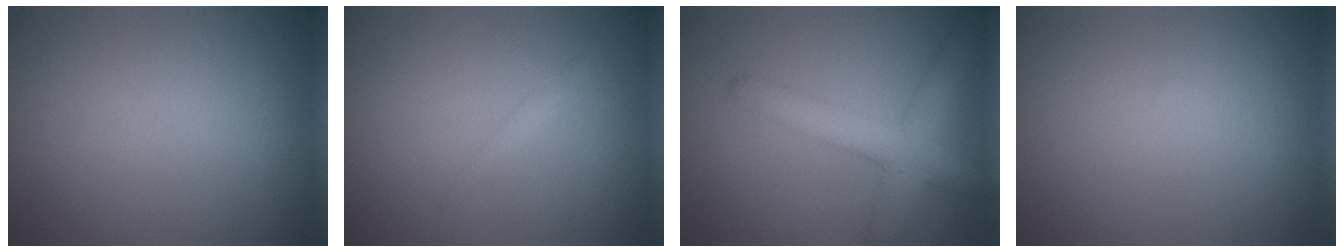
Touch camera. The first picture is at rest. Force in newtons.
{"total": 1.1, "press": 1.1, "slide": 0.1}
{"total": 5.2, "press": 5.2, "slide": 0.1}
{"total": 0.0}